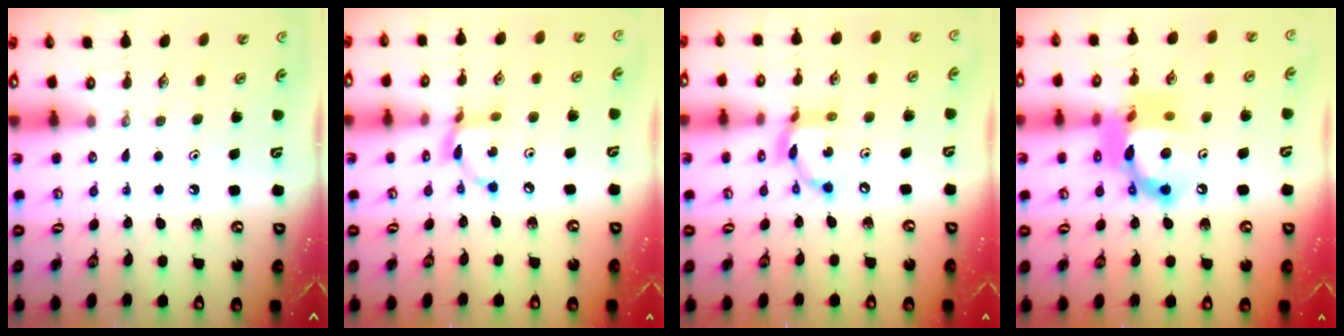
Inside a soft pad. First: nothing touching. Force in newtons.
{"total": 8.2, "press": 8.2, "slide": 0.3}
{"total": 12.0, "press": 12.0, "slide": 0.9}
{"total": 15.9, "press": 15.9, "slide": 0.9}